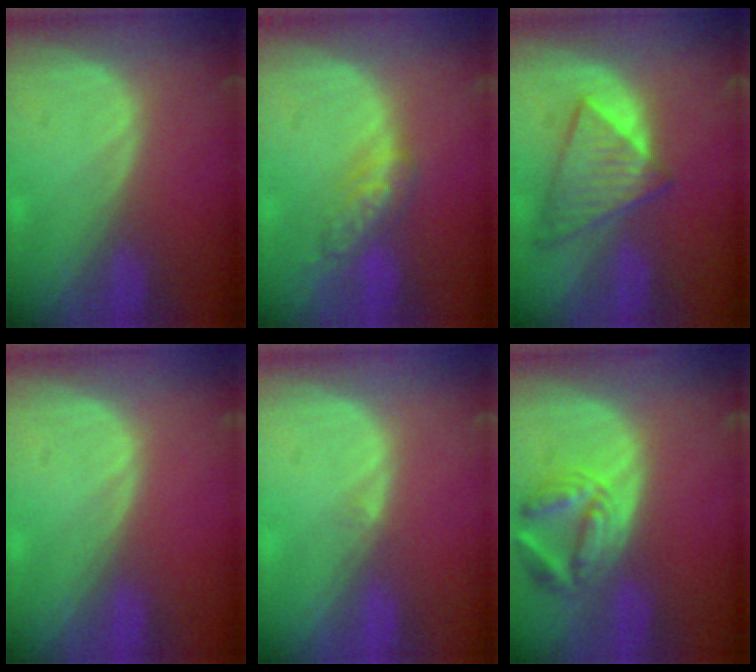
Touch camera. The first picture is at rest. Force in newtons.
{"total": 5.2, "press": 5.1, "slide": 1.3}
{"total": 6.9, "press": 6.9, "slide": 1.0}
{"total": 0.0}
{"total": 0.6, "press": 0.5, "slide": 0.4}
{"total": 6.8, "press": 6.3, "slide": 2.6}